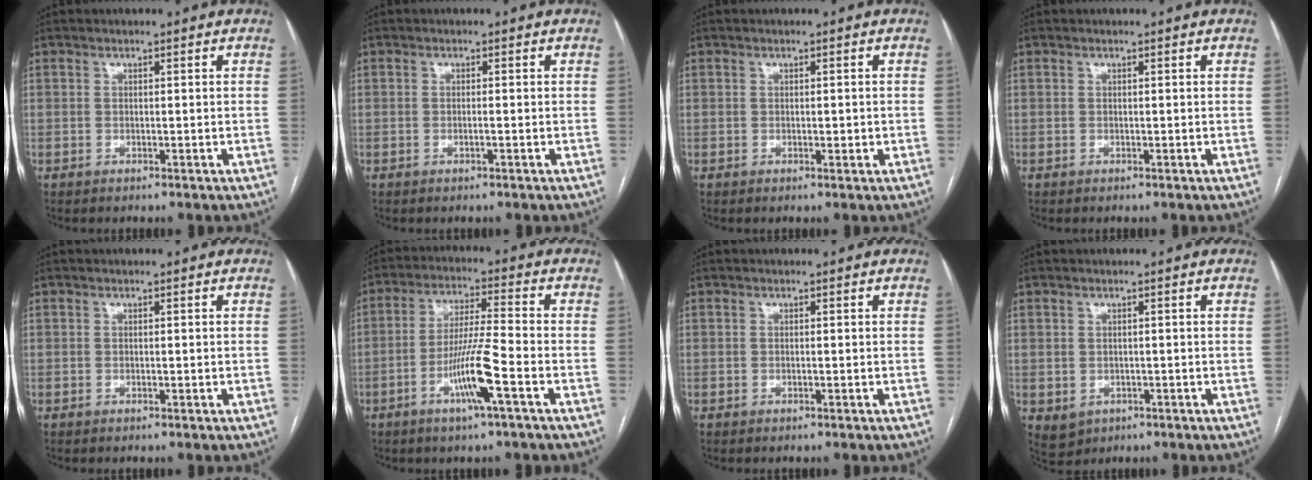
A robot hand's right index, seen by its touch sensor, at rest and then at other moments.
{"total": 0.7, "force": [-0.3, -0.1, 0.6], "torque": [-0.012, 0.001, -0.003]}
{"total": 0.9, "force": [-0.2, 0.3, 0.8], "torque": [-0.012, 0.000, 0.000]}
{"total": 0.0}
{"total": 0.0}
{"total": 9.4, "force": [-4.0, -0.5, 8.5], "torque": [-0.163, -0.005, -0.076]}
{"total": 0.0}
{"total": 3.1, "force": [-0.7, 2.8, 1.1], "torque": [-0.020, -0.002, 0.007]}